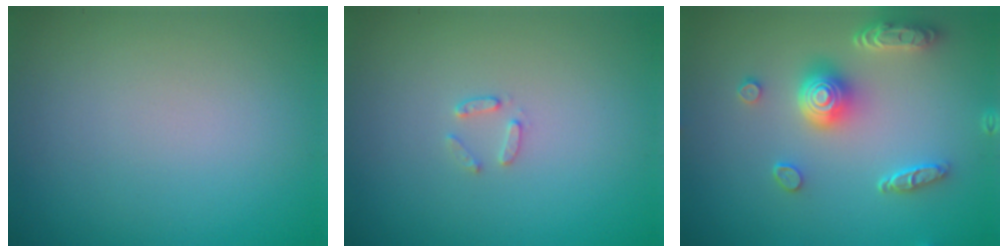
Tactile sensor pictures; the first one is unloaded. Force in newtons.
{"total": 1.0, "press": 1.0, "slide": 0.2}
{"total": 5.0, "press": 4.0, "slide": 3.0}